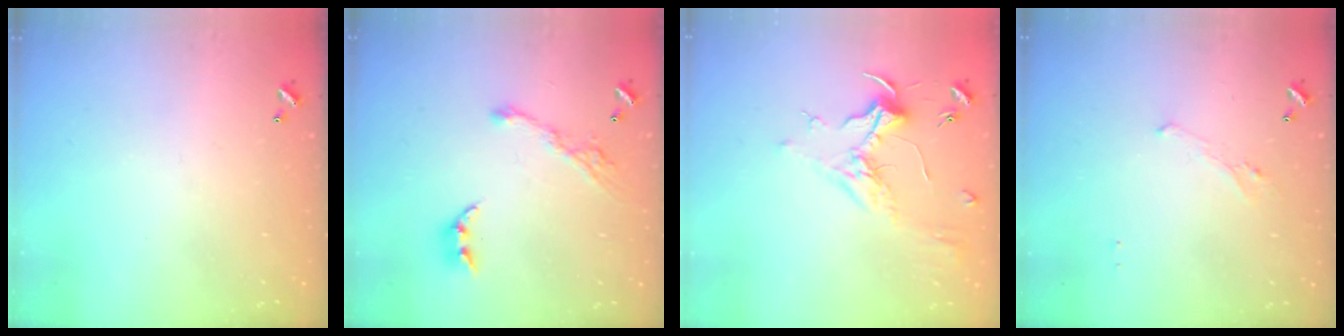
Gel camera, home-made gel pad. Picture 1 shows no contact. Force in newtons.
{"total": 10.1, "press": 10.0, "slide": 1.4}
{"total": 2.0, "press": 1.9, "slide": 0.7}
{"total": 0.8, "press": 0.4, "slide": 0.7}